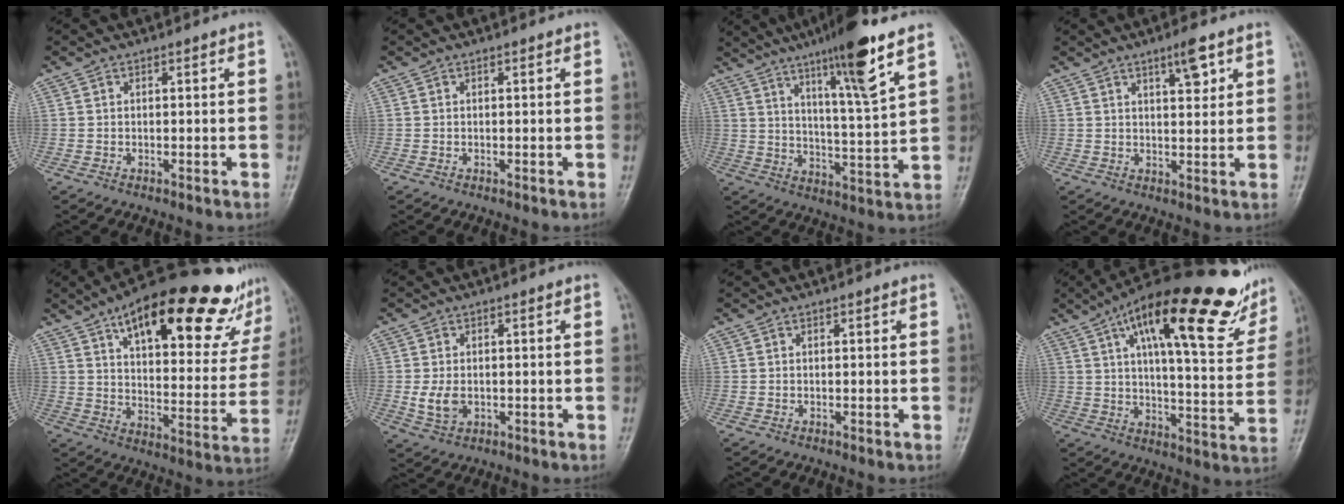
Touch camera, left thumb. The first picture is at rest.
{"total": 0.0}
{"total": 14.6, "force": [9.0, 0.9, 11.5], "torque": [-0.188, -0.049, 0.150]}
{"total": 3.1, "force": [1.7, 0.6, 2.5], "torque": [-0.037, -0.009, 0.029]}
{"total": 29.9, "force": [19.2, 10.3, 20.4], "torque": [-0.263, -0.045, 0.272]}
{"total": 4.1, "force": [-0.5, 2.9, 2.9], "torque": [-0.055, -0.007, -0.004]}
{"total": 0.0}
{"total": 27.7, "force": [15.9, 8.2, 21.1], "torque": [-0.279, -0.028, 0.237]}